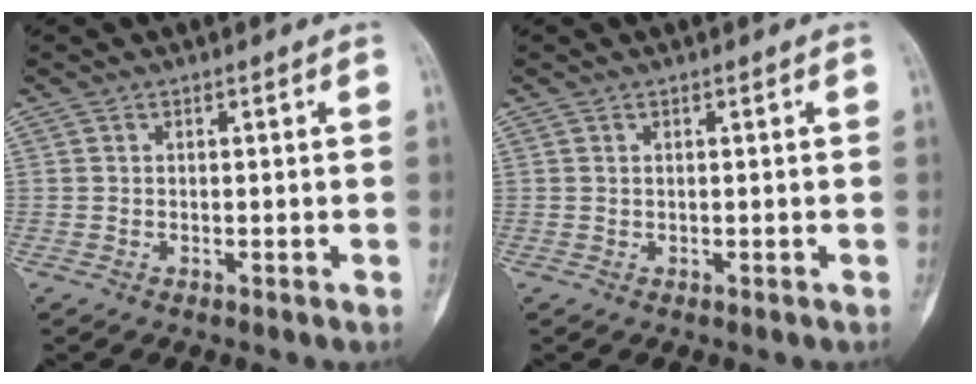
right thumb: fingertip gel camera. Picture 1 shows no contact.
{"total": 0.0}